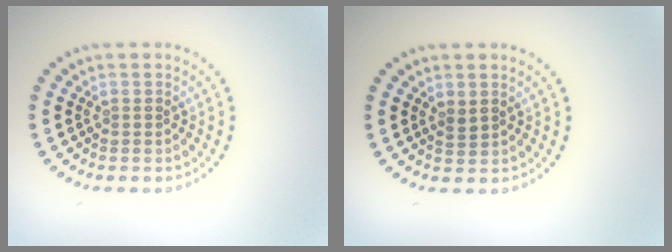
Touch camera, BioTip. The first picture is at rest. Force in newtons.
{"total": 0.9, "press": 0.7, "slide": 0.5}